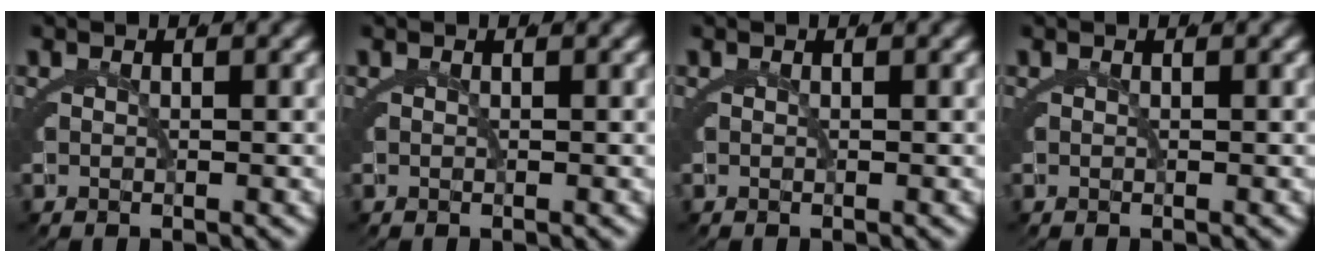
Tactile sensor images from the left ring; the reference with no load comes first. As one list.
[{"total": 0.0}, {"total": 0.0}, {"total": 0.0}]